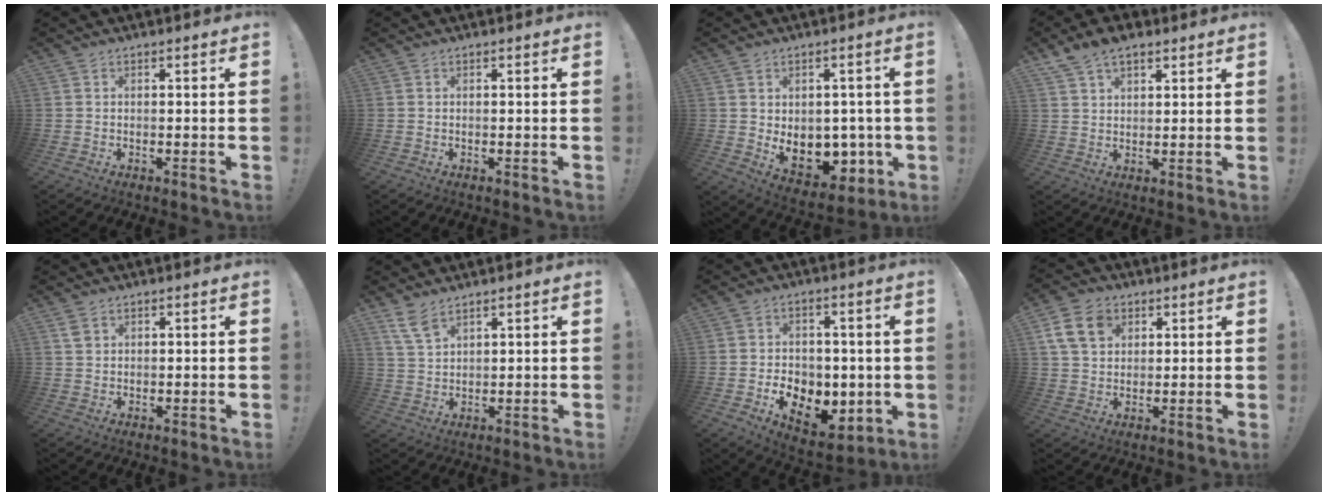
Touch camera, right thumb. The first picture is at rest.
{"total": 0.0}
{"total": 10.9, "force": [-0.9, 8.7, 6.5], "torque": [-0.078, -0.008, 0.000]}
{"total": 6.8, "force": [4.6, 3.7, 3.3], "torque": [-0.057, -0.014, 0.088]}
{"total": 2.3, "force": [1.3, 1.5, 1.0], "torque": [-0.008, -0.004, 0.023]}
{"total": 6.2, "force": [4.6, 2.6, 3.3], "torque": [-0.065, -0.023, 0.089]}
{"total": 10.6, "force": [-2.6, 8.5, 5.8], "torque": [-0.070, 0.009, -0.032]}
{"total": 11.7, "force": [4.9, 8.5, 6.2], "torque": [-0.110, -0.012, 0.099]}